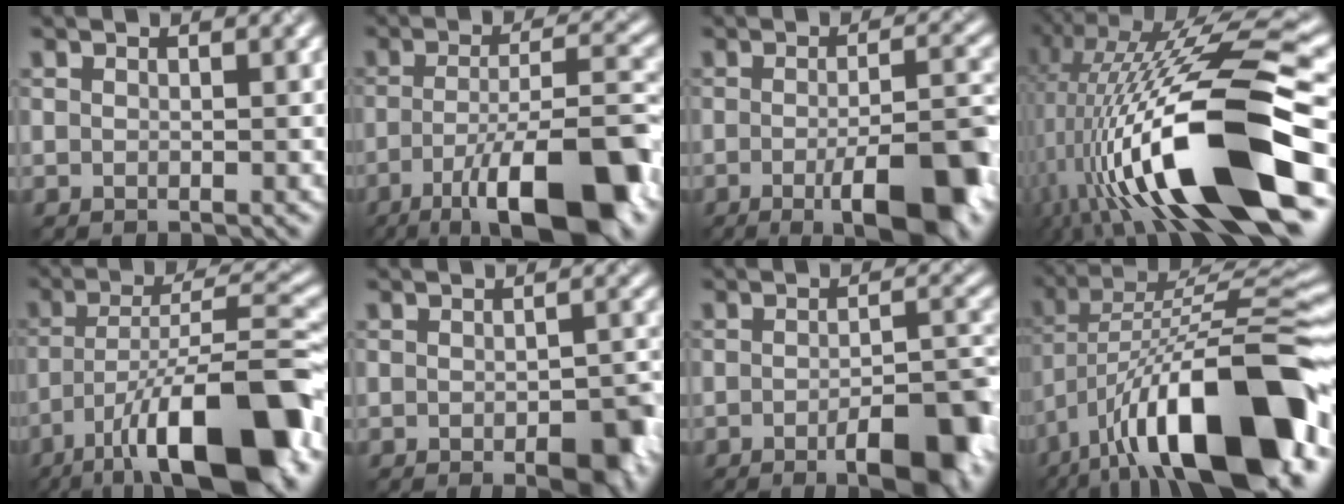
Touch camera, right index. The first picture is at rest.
{"total": 12.8, "force": [-6.2, 3.3, 10.8], "torque": [-0.172, -0.006, -0.097]}
{"total": 8.2, "force": [-3.0, 1.9, 7.4], "torque": [-0.106, 0.000, -0.047]}
{"total": 17.0, "force": [-3.9, 4.9, 15.8], "torque": [-0.279, 0.008, -0.067]}
{"total": 14.3, "force": [-7.9, 3.5, 11.4], "torque": [-0.179, 0.010, -0.129]}
{"total": 4.3, "force": [-2.0, 1.7, 3.5], "torque": [-0.044, -0.003, -0.023]}
{"total": 6.7, "force": [-3.2, 1.7, 5.6], "torque": [-0.080, 0.003, -0.047]}
{"total": 16.2, "force": [-7.3, 5.7, 13.3], "torque": [-0.202, 0.030, -0.123]}